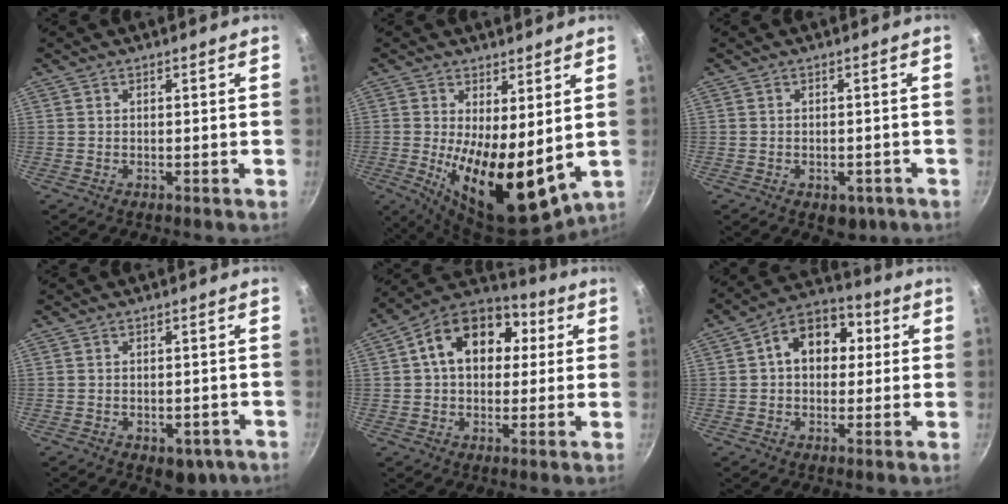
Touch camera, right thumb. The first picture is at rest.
{"total": 15.6, "force": [0.2, 6.7, 14.2], "torque": [-0.203, -0.031, 0.018]}
{"total": 4.2, "force": [-2.0, 2.7, 2.6], "torque": [-0.020, 0.012, -0.013]}
{"total": 5.6, "force": [-2.6, 3.4, 3.7], "torque": [-0.024, 0.018, -0.019]}
{"total": 16.6, "force": [3.4, 11.9, 11.1], "torque": [-0.150, 0.027, 0.034]}
{"total": 12.2, "force": [2.1, 8.8, 8.1], "torque": [-0.078, 0.024, 0.014]}